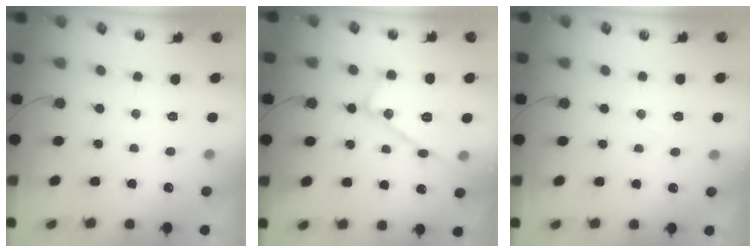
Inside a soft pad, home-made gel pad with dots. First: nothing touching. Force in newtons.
{"total": 17.8, "press": 17.7, "slide": 1.5}
{"total": 4.8, "press": 4.7, "slide": 0.7}